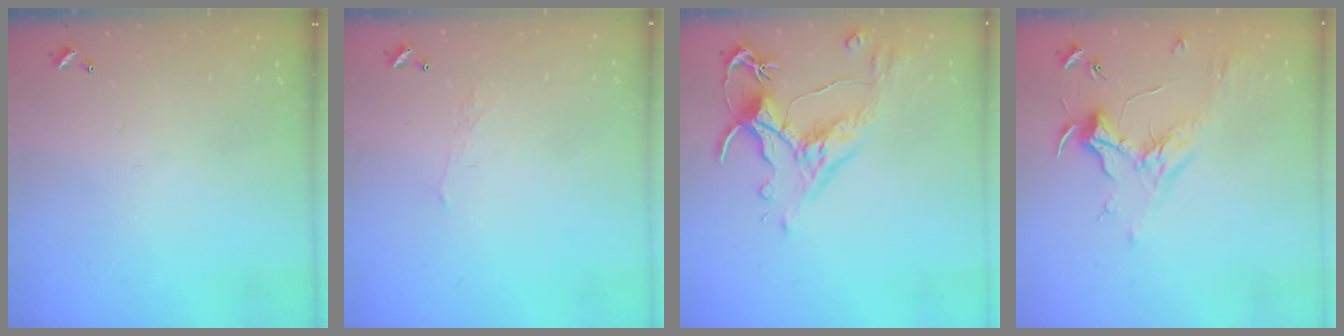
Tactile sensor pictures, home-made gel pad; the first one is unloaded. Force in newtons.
{"total": 0.6, "press": 0.2, "slide": 0.6}
{"total": 3.1, "press": 2.9, "slide": 1.3}
{"total": 1.9, "press": 1.7, "slide": 0.7}